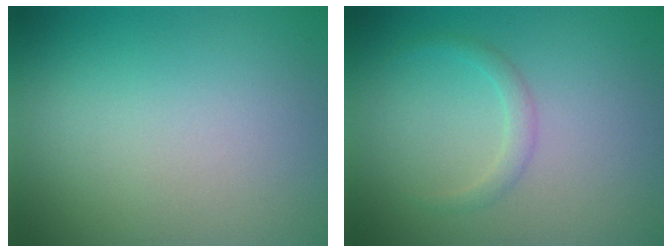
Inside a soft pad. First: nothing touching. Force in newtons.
{"total": 1.2, "press": 1.2, "slide": 0.0}